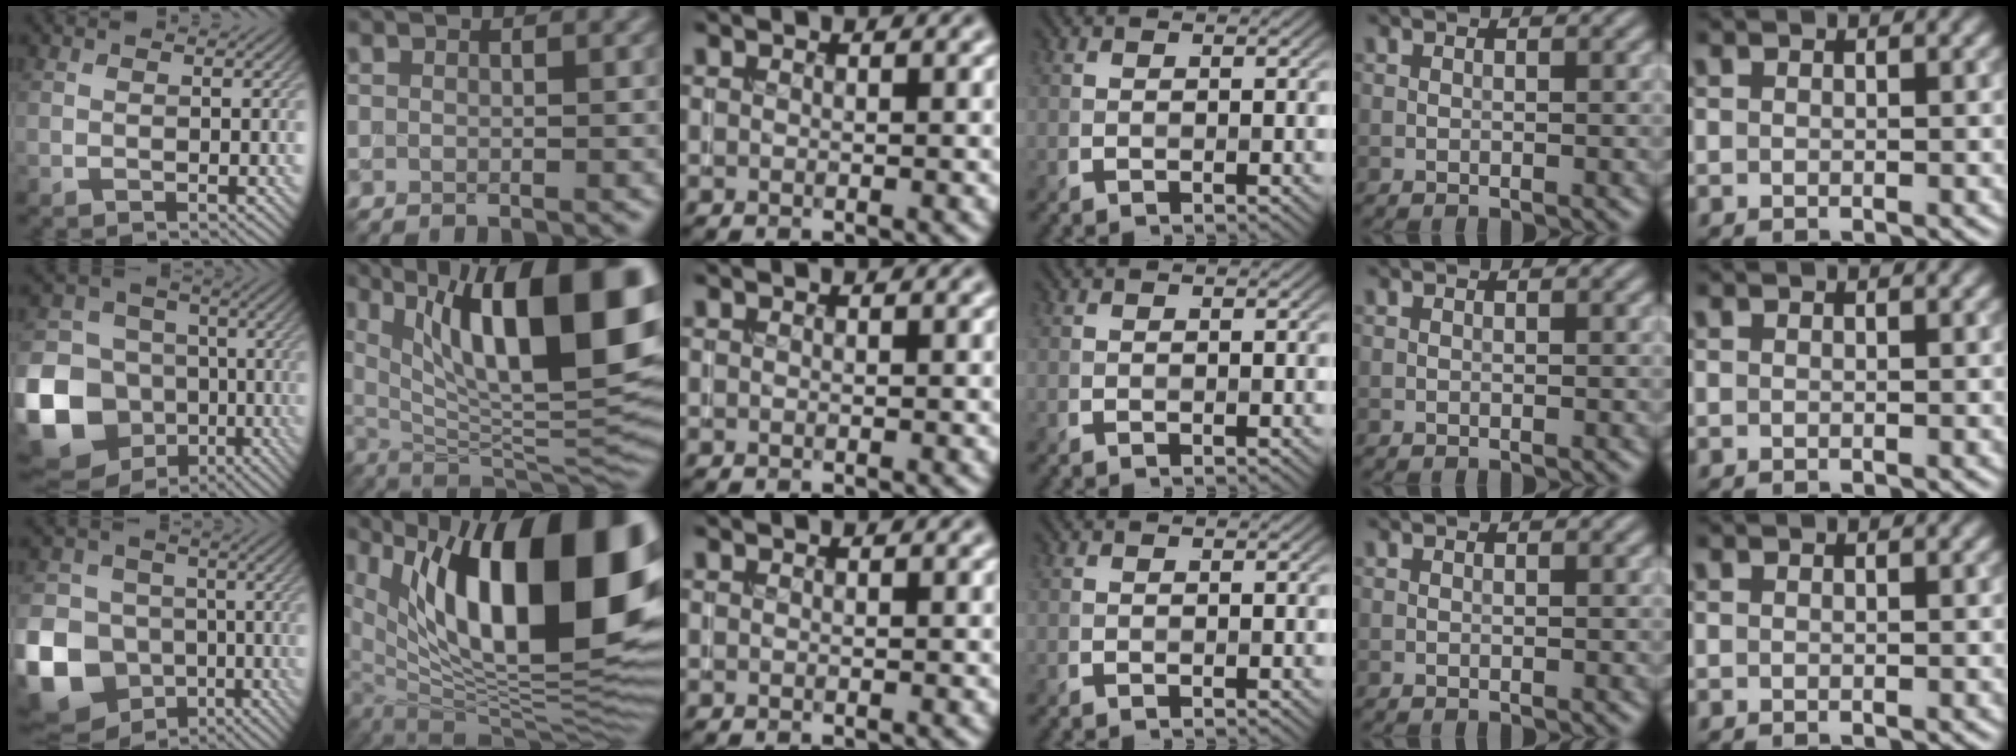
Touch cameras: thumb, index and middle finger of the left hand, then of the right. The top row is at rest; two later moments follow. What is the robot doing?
{"motion": "insert", "object": "coin"}